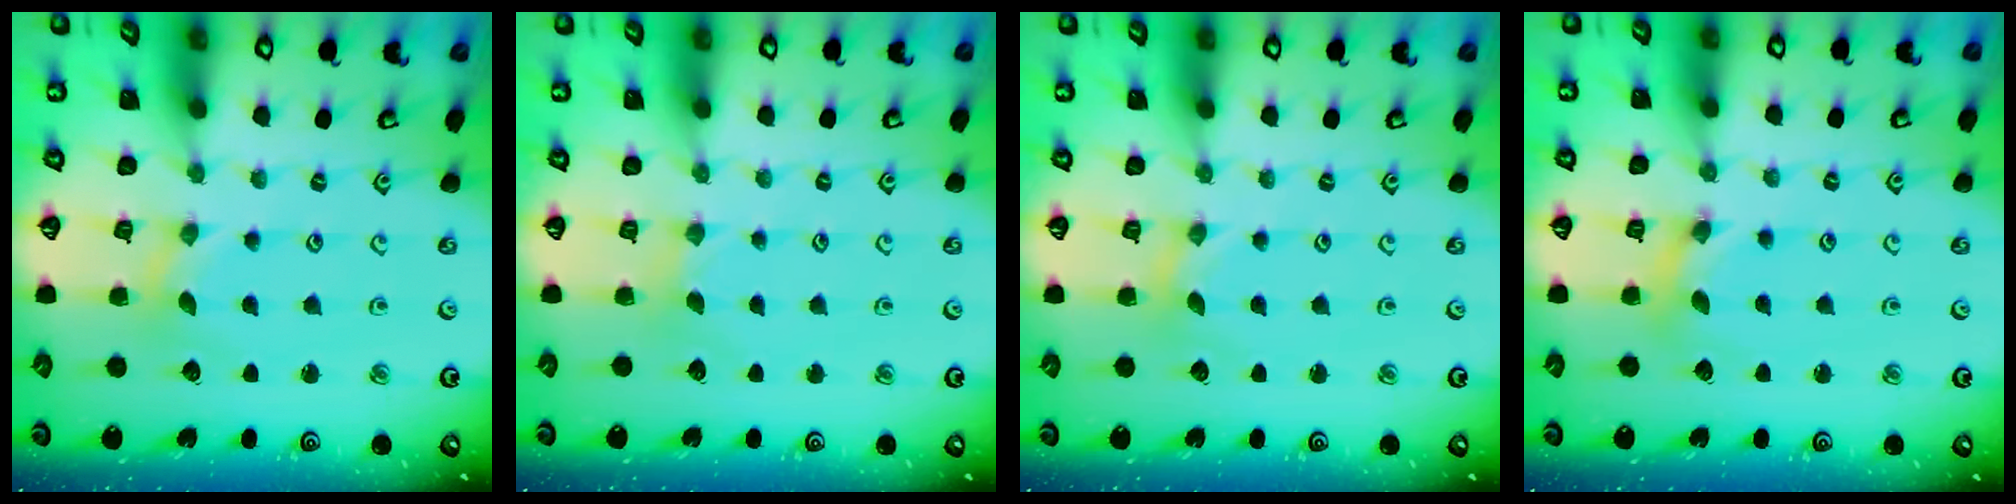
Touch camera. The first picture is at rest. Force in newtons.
{"total": 1.6, "press": 1.6, "slide": 0.4}
{"total": 0.0}
{"total": 1.7, "press": 1.7, "slide": 0.2}